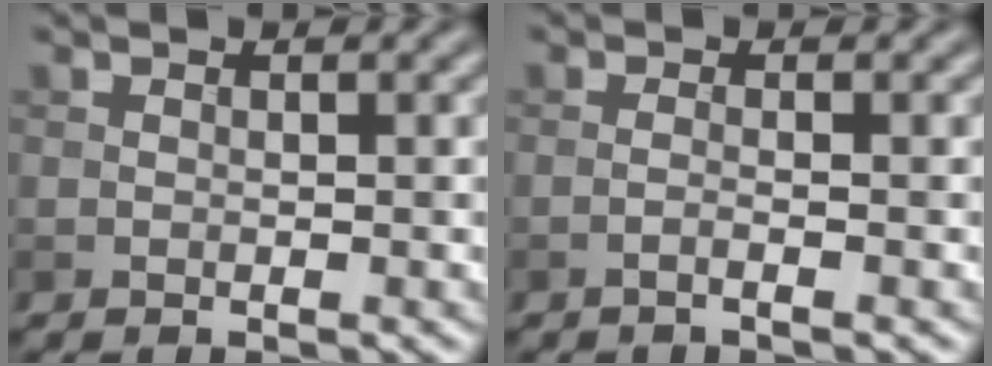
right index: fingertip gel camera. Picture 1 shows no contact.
{"total": 1.2, "force": [-0.6, 0.3, 1.0], "torque": [-0.014, 0.000, -0.018]}